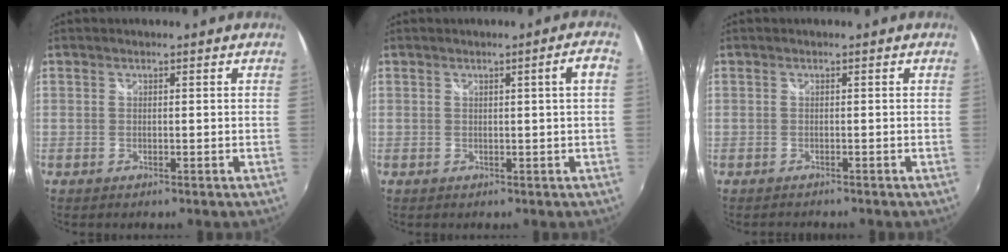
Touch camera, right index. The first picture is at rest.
{"total": 2.9, "force": [0.4, -0.7, 2.8], "torque": [-0.036, 0.006, 0.011]}
{"total": 1.4, "force": [-1.4, 0.2, 0.1], "torque": [-0.005, -0.010, -0.021]}